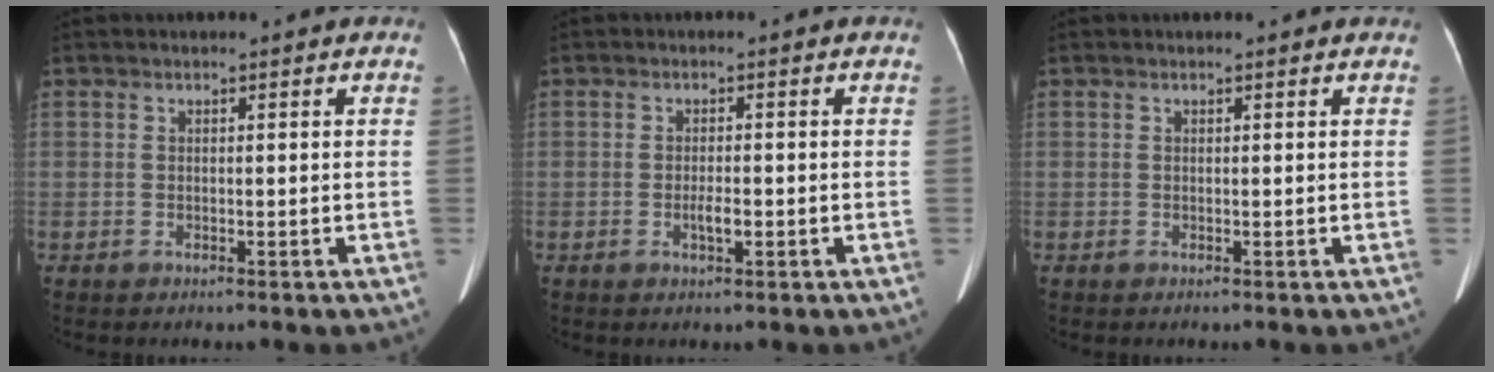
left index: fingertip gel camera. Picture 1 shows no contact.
{"total": 2.2, "force": [-0.7, 0.4, 2.1], "torque": [-0.039, 0.000, -0.012]}
{"total": 1.0, "force": [1.0, 0.1, 0.2], "torque": [-0.008, 0.005, 0.006]}